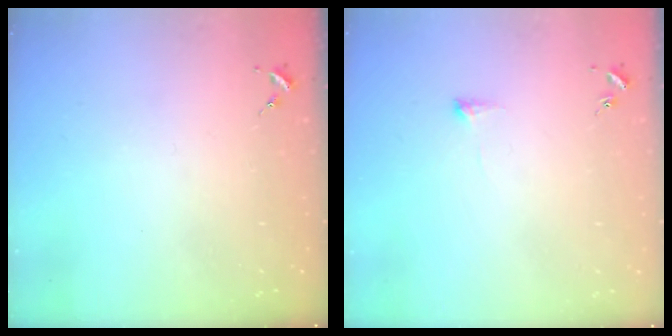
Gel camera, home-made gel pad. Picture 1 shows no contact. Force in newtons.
{"total": 6.1, "press": 6.1, "slide": 0.9}